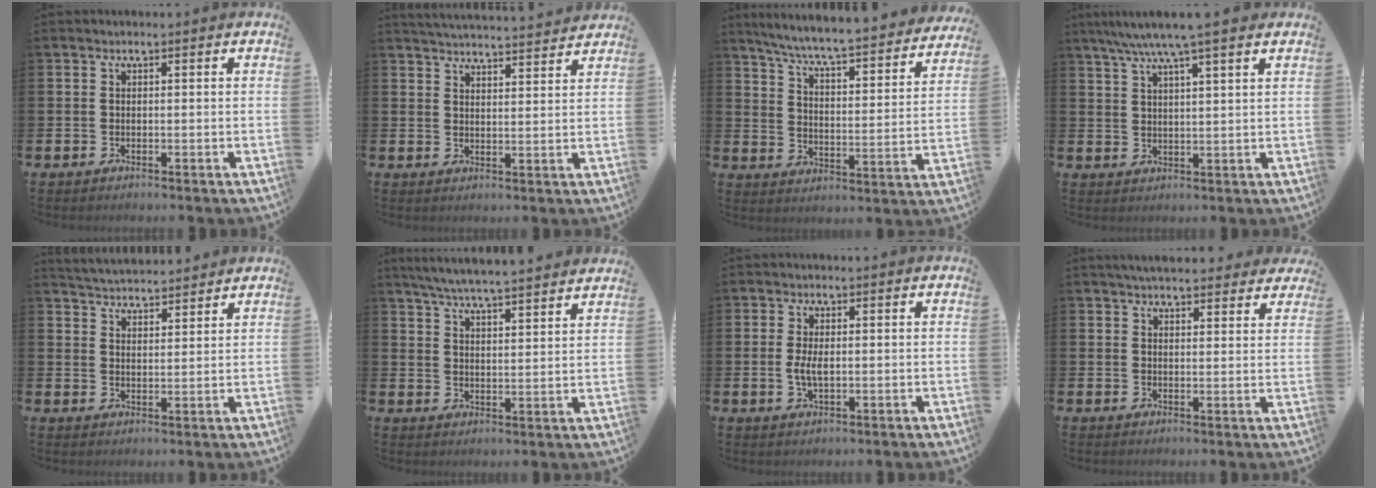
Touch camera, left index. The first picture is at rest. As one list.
[{"total": 4.5, "force": [4.4, 0.0, 0.1], "torque": [-0.009, -0.035, 0.078]}, {"total": 6.8, "force": [6.3, 0.1, 2.5], "torque": [-0.078, -0.055, 0.103]}, {"total": 6.0, "force": [5.1, -0.1, 3.2], "torque": [-0.078, -0.012, 0.091]}, {"total": 4.3, "force": [4.3, 0.4, -0.3], "torque": [-0.005, -0.028, 0.076]}, {"total": 6.3, "force": [6.1, -0.2, 1.4], "torque": [-0.047, -0.036, 0.109]}, {"total": 2.9, "force": [0.0, 1.3, 2.6], "torque": [-0.043, 0.001, -0.003]}, {"total": 4.6, "force": [4.4, 0.9, 1.0], "torque": [-0.023, -0.016, 0.080]}]